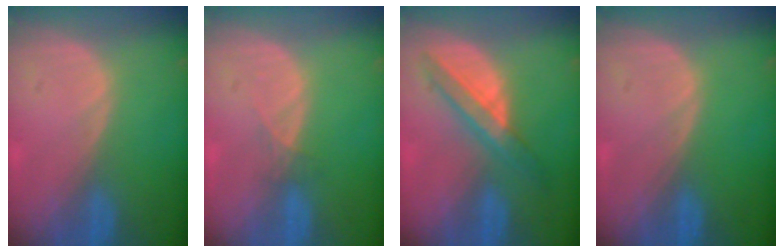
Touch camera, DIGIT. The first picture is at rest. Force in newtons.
{"total": 1.1, "press": 1.1, "slide": 0.2}
{"total": 5.9, "press": 5.8, "slide": 1.0}
{"total": 0.0}